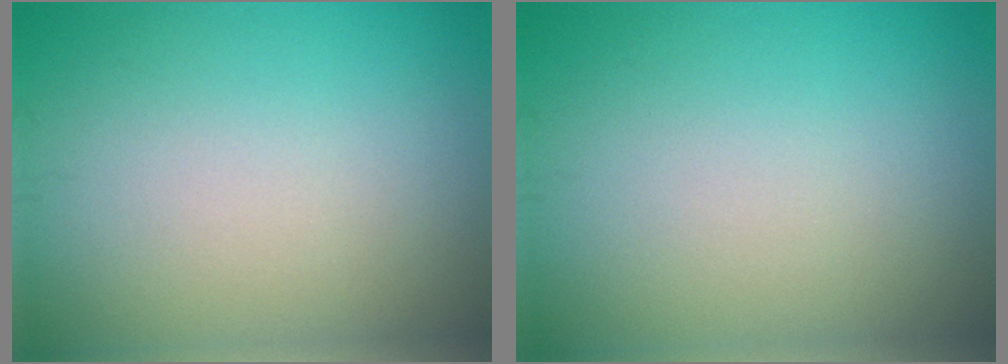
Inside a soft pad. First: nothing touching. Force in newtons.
{"total": 0.0}